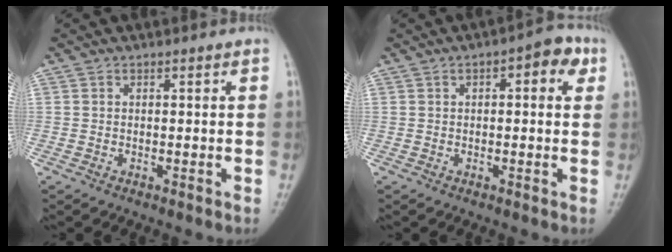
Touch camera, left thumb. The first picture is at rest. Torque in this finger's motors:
{"motor_torque": [-0.47, 0.92, -0.23, -0.01, -0.03]}